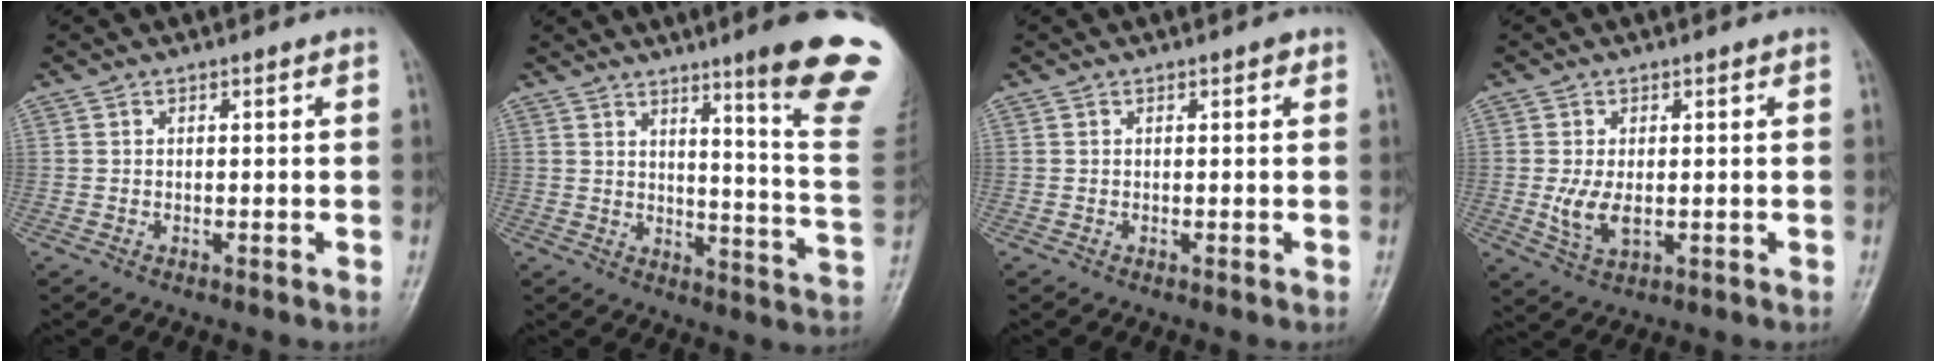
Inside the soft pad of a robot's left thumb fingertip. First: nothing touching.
{"total": 18.7, "force": [11.3, 0.8, 14.9], "torque": [-0.166, -0.073, 0.145]}
{"total": 0.9, "force": [0.4, 0.4, 0.6], "torque": [-0.005, 0.001, 0.002]}
{"total": 5.3, "force": [-0.2, 3.0, 4.4], "torque": [-0.087, -0.014, 0.003]}